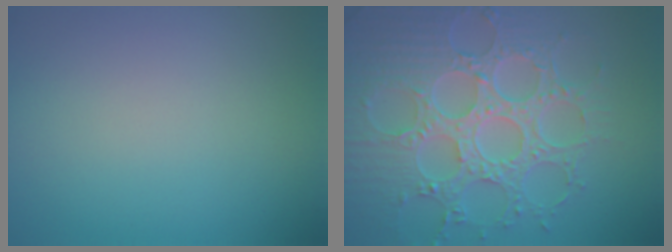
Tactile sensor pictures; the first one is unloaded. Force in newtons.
{"total": 8.8, "press": 6.5, "slide": 5.8}